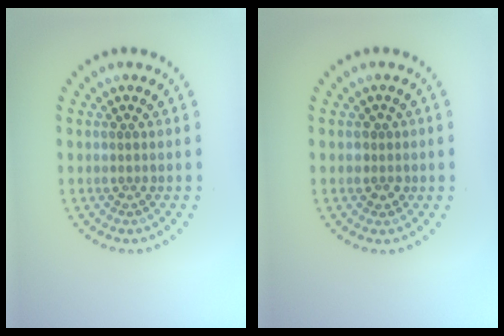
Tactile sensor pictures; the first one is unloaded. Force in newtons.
{"total": 1.2, "press": 1.1, "slide": 0.5}